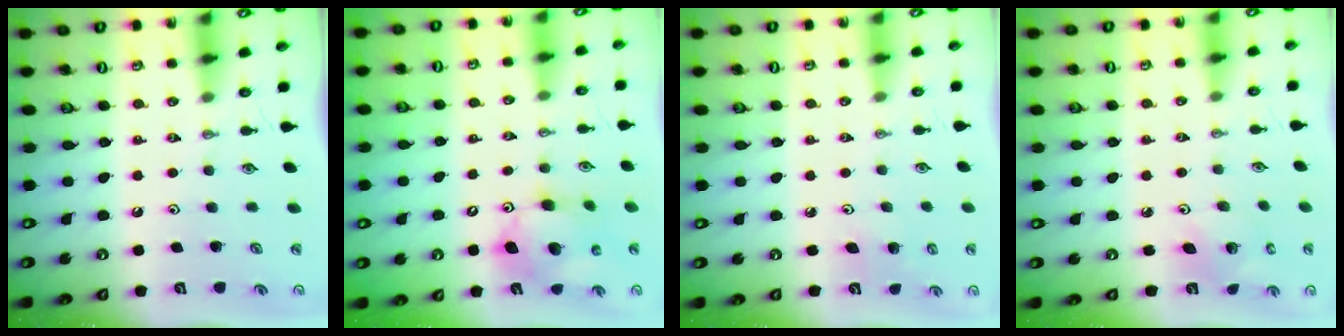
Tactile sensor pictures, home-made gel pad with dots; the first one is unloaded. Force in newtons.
{"total": 12.8, "press": 12.6, "slide": 2.2}
{"total": 4.1, "press": 4.1, "slide": 0.3}
{"total": 3.8, "press": 3.8, "slide": 0.4}